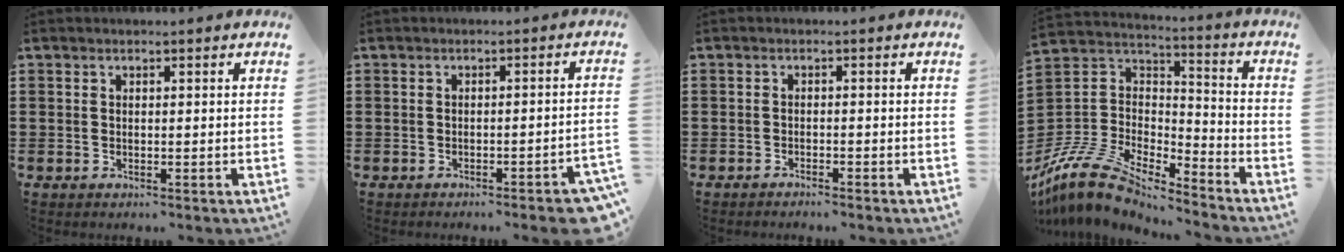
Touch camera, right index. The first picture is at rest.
{"total": 2.9, "force": [-2.1, -0.2, 1.9], "torque": [-0.029, -0.007, -0.038]}
{"total": 1.0, "force": [-1.0, 0.0, 0.1], "torque": [-0.005, 0.000, -0.021]}
{"total": 9.6, "force": [-8.6, 2.8, 3.2], "torque": [-0.098, 0.002, -0.181]}